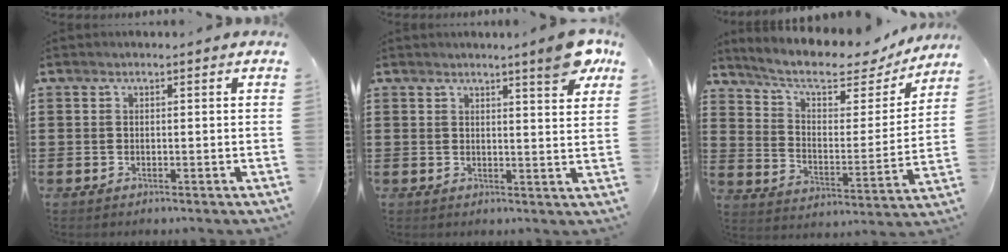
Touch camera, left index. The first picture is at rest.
{"total": 6.5, "force": [5.0, 0.4, 4.1], "torque": [-0.062, -0.021, 0.083]}
{"total": 8.0, "force": [6.5, 2.4, 4.0], "torque": [-0.091, -0.041, 0.107]}